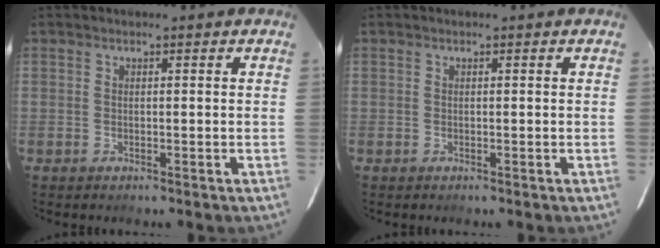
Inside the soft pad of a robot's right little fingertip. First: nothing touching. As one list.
[{"total": 0.0}]